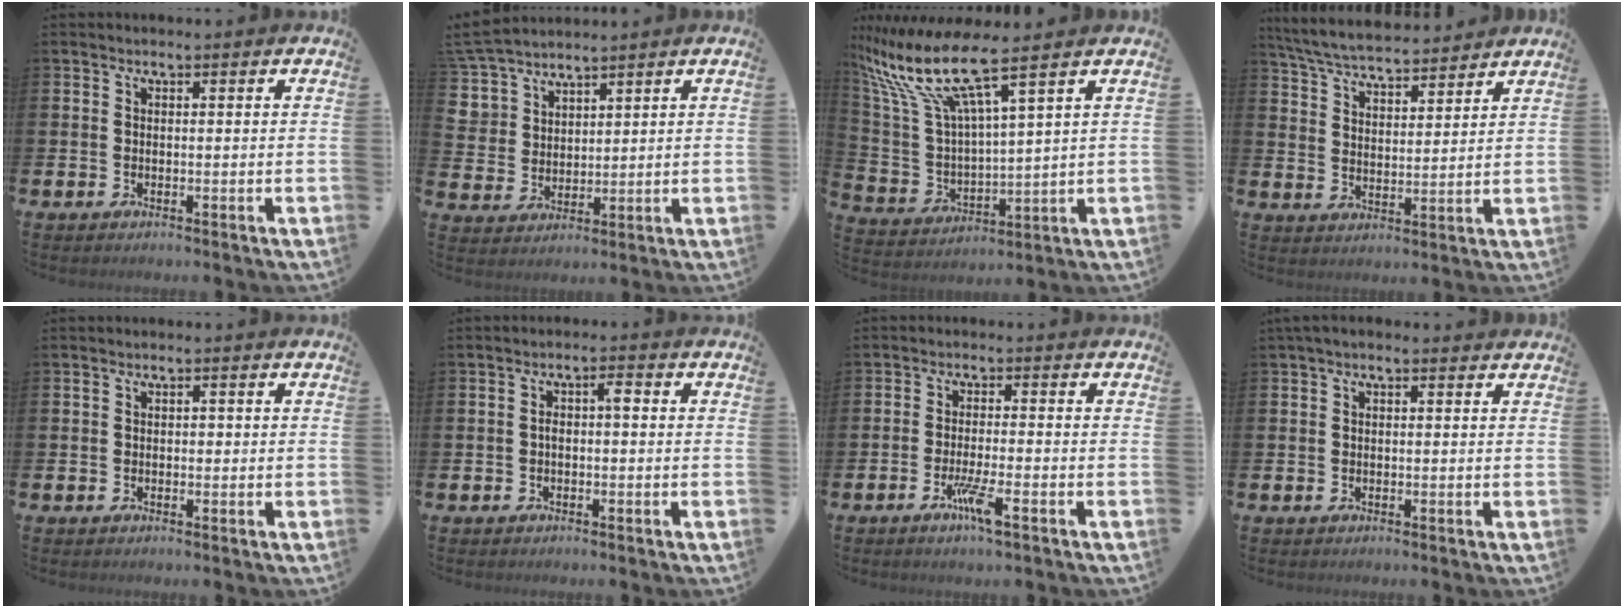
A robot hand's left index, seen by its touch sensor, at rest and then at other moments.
{"total": 5.4, "force": [4.9, 2.2, 0.3], "torque": [-0.036, -0.017, 0.093]}
{"total": 9.9, "force": [7.7, 1.7, 6.0], "torque": [-0.156, -0.039, 0.127]}
{"total": 6.3, "force": [6.1, 0.8, 1.1], "torque": [-0.044, -0.038, 0.108]}
{"total": 1.0, "force": [0.0, 0.7, 0.7], "torque": [-0.009, 0.004, -0.003]}
{"total": 2.1, "force": [-0.1, 0.8, 2.0], "torque": [-0.030, 0.001, -0.006]}
{"total": 3.8, "force": [-2.1, 0.4, 3.1], "torque": [-0.069, -0.009, -0.038]}
{"total": 1.0, "force": [0.5, 0.5, 0.8], "torque": [-0.014, 0.006, 0.008]}